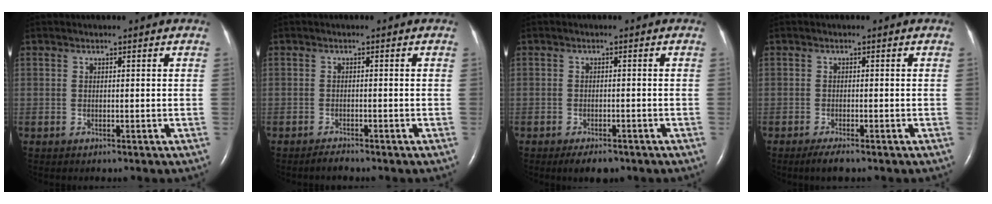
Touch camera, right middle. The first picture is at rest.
{"total": 1.2, "force": [-1.2, 0.1, 0.3], "torque": [-0.012, -0.003, -0.019]}
{"total": 3.3, "force": [-2.4, 1.2, 1.9], "torque": [-0.027, -0.004, -0.030]}
{"total": 2.3, "force": [-1.7, 0.2, 1.5], "torque": [-0.036, -0.007, -0.031]}